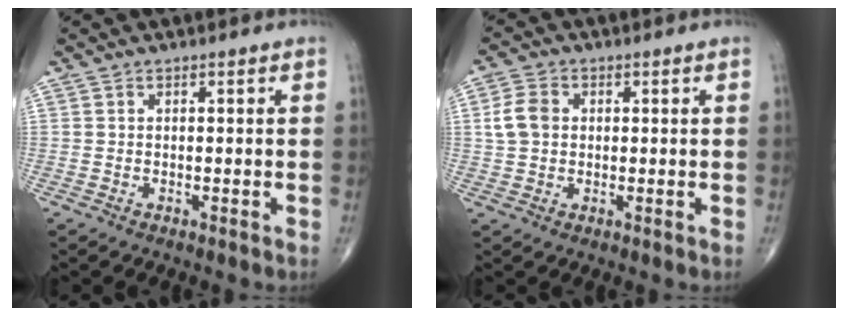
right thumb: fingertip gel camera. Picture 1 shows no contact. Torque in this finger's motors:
{"motor_torque": [-0.19, 0.25, 0.56, 0.05, 0.04]}